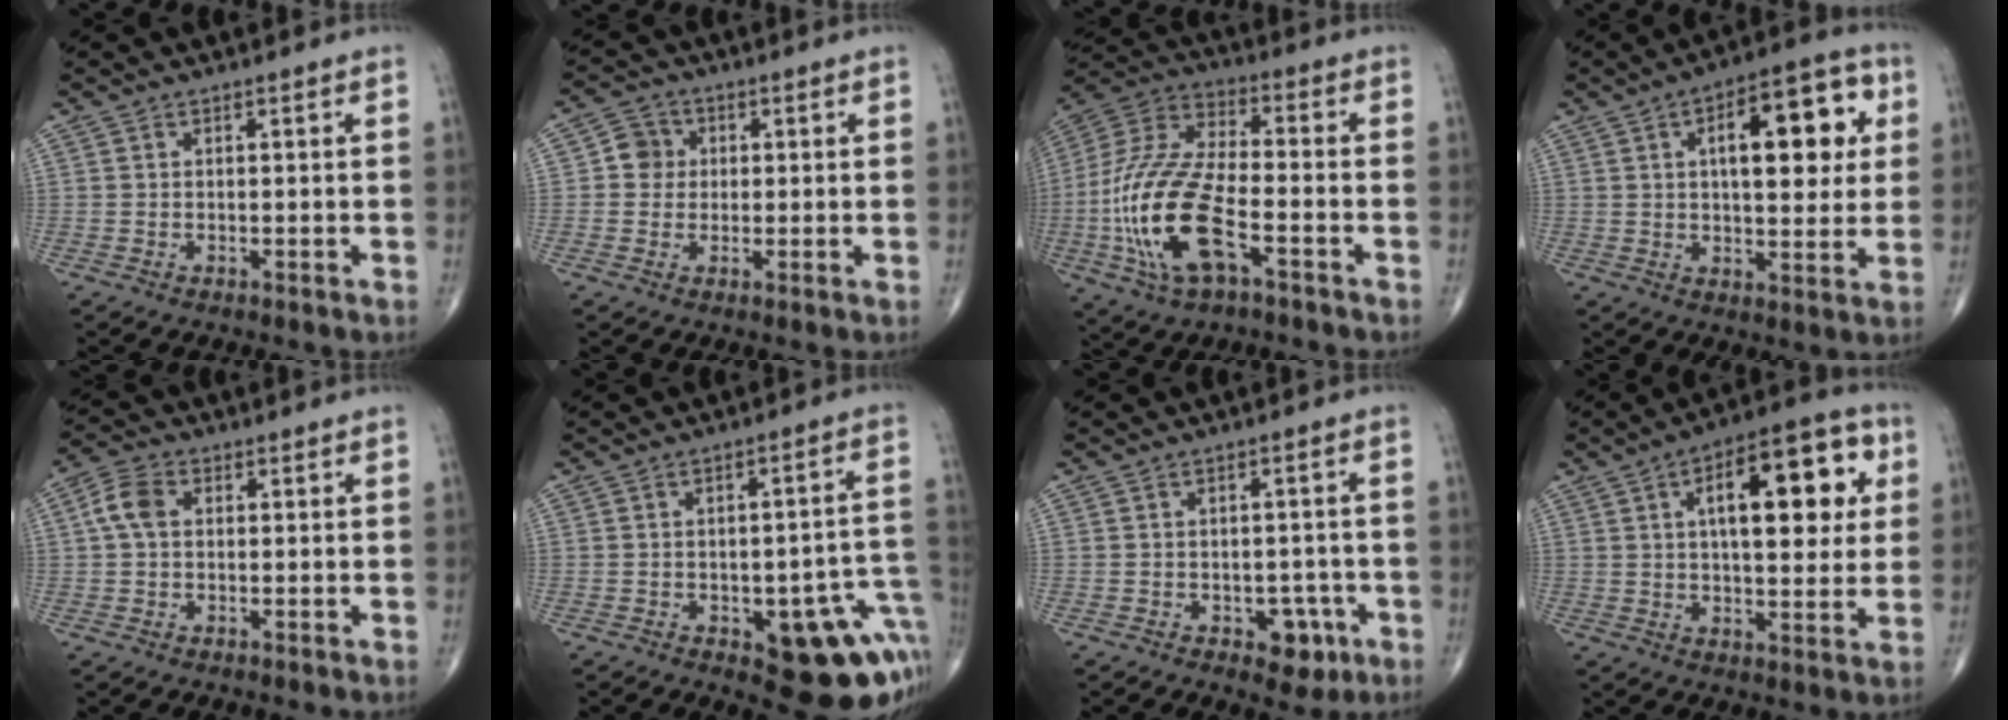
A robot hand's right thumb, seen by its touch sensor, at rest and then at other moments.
{"total": 4.4, "force": [0.5, 4.2, 1.4], "torque": [0.003, 0.007, 0.000]}
{"total": 21.1, "force": [-6.4, 9.0, 17.9], "torque": [-0.395, 0.023, -0.114]}
{"total": 16.5, "force": [4.3, 7.2, 14.2], "torque": [-0.160, 0.009, 0.055]}
{"total": 5.1, "force": [0.7, 3.5, 3.7], "torque": [-0.076, 0.016, 0.008]}
{"total": 16.8, "force": [-5.4, 7.0, 14.3], "torque": [-0.106, 0.038, -0.044]}
{"total": 5.4, "force": [-2.4, 3.5, 3.4], "torque": [-0.017, 0.013, -0.026]}
{"total": 18.4, "force": [5.0, 7.9, 15.9], "torque": [-0.188, 0.008, 0.065]}